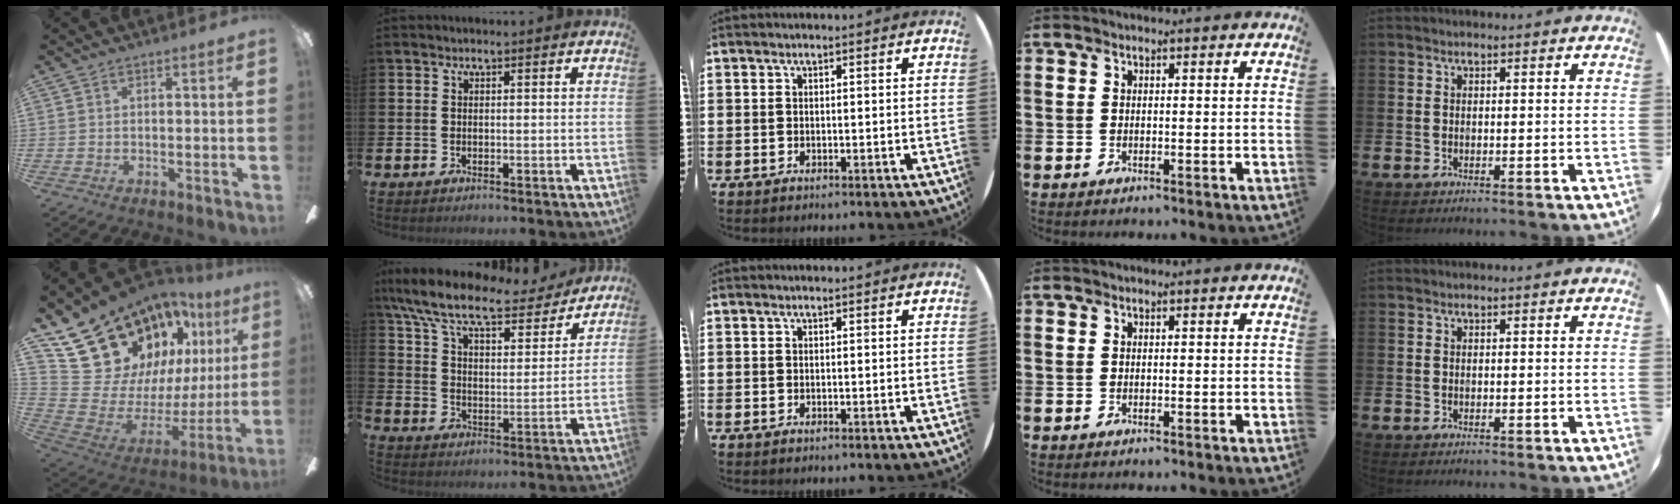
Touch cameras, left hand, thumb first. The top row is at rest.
{"thumb": {"total": 22.9, "force": [17.6, 12.9, 6.7], "torque": [-0.105, -0.137, 0.359]}, "index": {"total": 10.2, "force": [8.8, 2.0, 4.6], "torque": [-0.127, -0.052, 0.149]}}